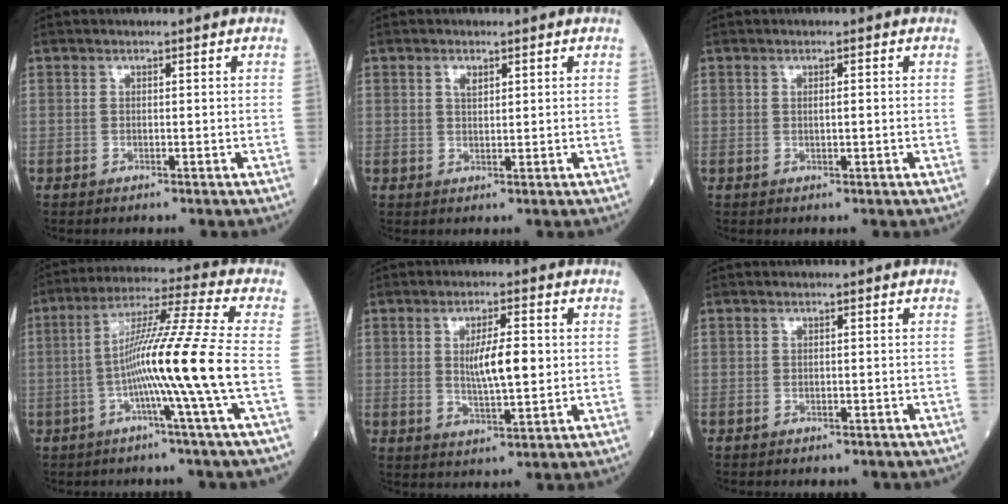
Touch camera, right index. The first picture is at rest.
{"total": 1.6, "force": [0.9, 0.8, 1.1], "torque": [-0.020, 0.001, 0.017]}
{"total": 0.9, "force": [0.1, 0.1, 0.9], "torque": [-0.017, -0.001, 0.003]}
{"total": 13.1, "force": [-3.0, -2.9, 12.4], "torque": [-0.219, 0.003, -0.060]}
{"total": 7.0, "force": [0.8, 1.4, 6.8], "torque": [-0.117, 0.000, 0.020]}
{"total": 2.5, "force": [-2.0, 1.0, 0.9], "torque": [-0.012, -0.003, -0.020]}